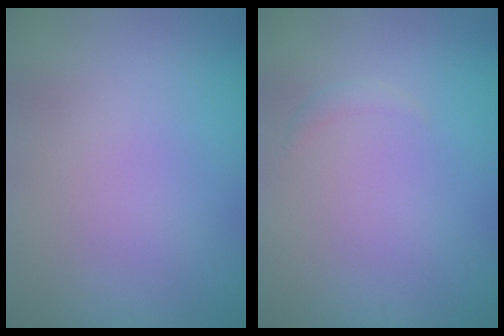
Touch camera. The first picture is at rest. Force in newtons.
{"total": 0.7, "press": 0.7, "slide": 0.0}